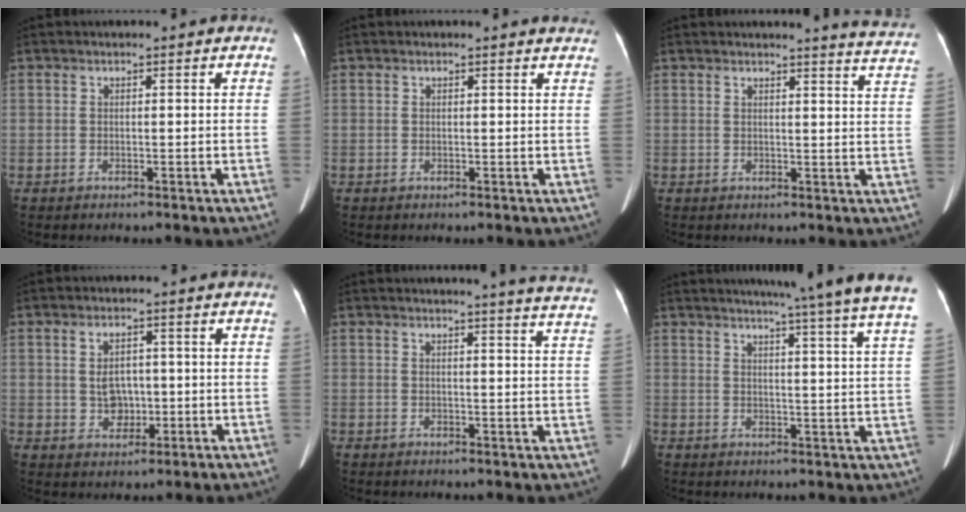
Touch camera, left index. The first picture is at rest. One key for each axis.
{"total": 2.3, "fx": 2.3, "fy": 0.2, "fz": 0.3, "tx": -0.008, "ty": -0.007, "tz": 0.008}
{"total": 8.0, "fx": 7.9, "fy": -0.8, "fz": 1.1, "tx": -0.013, "ty": -0.059, "tz": 0.065}
{"total": 4.2, "fx": -0.1, "fy": 3.1, "fz": 2.9, "tx": -0.060, "ty": 0.004, "tz": 0.005}
{"total": 13.6, "fx": 12.9, "fy": -0.7, "fz": 4.2, "tx": -0.045, "ty": -0.071, "tz": 0.121}
{"total": 19.8, "fx": 17.3, "fy": -1.8, "fz": 9.4, "tx": -0.135, "ty": -0.049, "tz": 0.199}